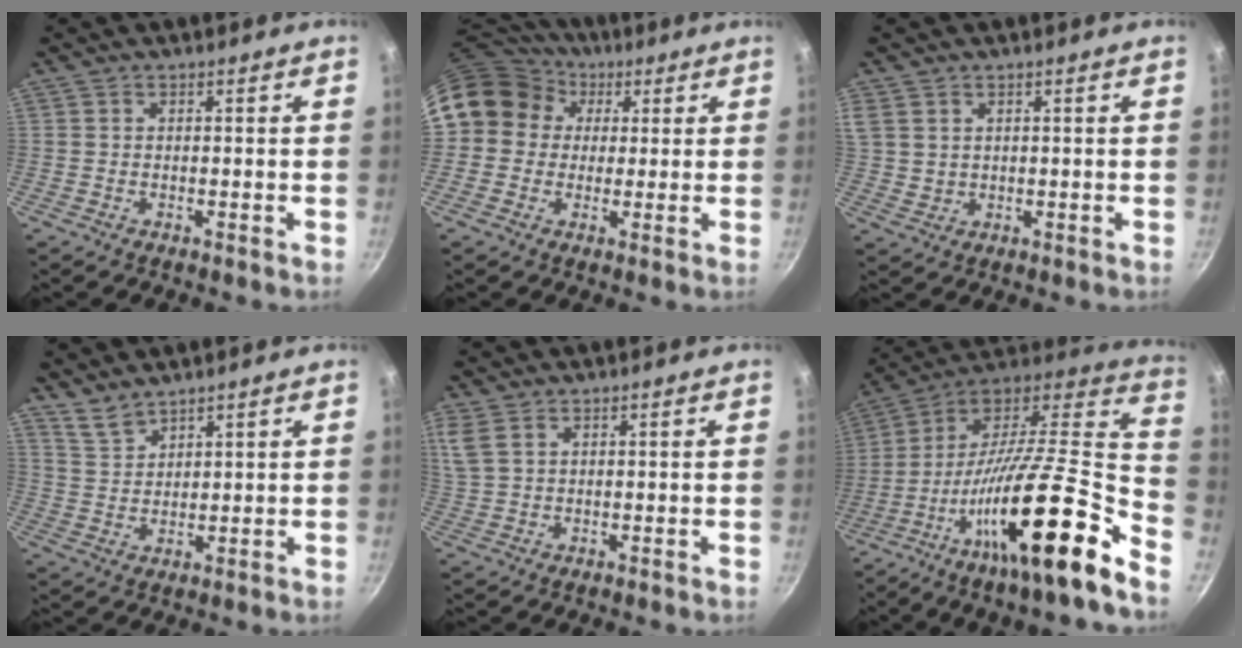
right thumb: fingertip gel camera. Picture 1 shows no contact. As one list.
[{"total": 13.7, "force": [3.4, 12.1, 5.4], "torque": [-0.084, 0.025, 0.045]}, {"total": 7.5, "force": [3.4, 5.6, 3.6], "torque": [-0.072, 0.003, 0.076]}, {"total": 4.3, "force": [4.0, 1.1, 1.2], "torque": [-0.024, -0.023, 0.088]}, {"total": 5.7, "force": [3.0, 3.1, 3.6], "torque": [-0.083, 0.008, 0.066]}, {"total": 29.7, "force": [-14.6, 5.3, 25.3], "torque": [-0.343, 0.056, -0.264]}]